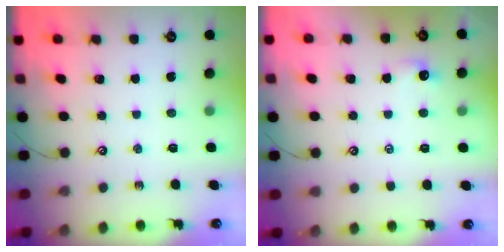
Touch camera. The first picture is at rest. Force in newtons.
{"total": 0.9, "press": 0.8, "slide": 0.4}